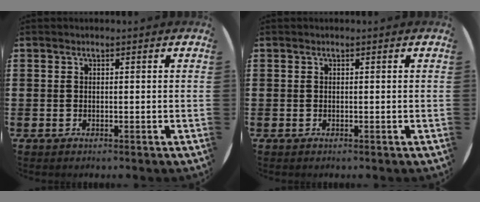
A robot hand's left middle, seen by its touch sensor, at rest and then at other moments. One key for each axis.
{"total": 0.0}